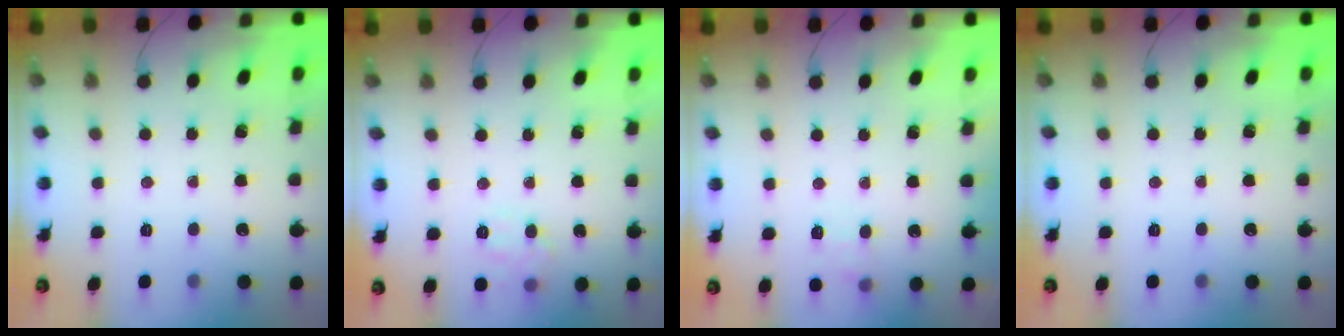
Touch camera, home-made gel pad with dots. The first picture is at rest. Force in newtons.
{"total": 7.2, "press": 7.1, "slide": 1.1}
{"total": 7.3, "press": 7.0, "slide": 2.0}
{"total": 0.0}